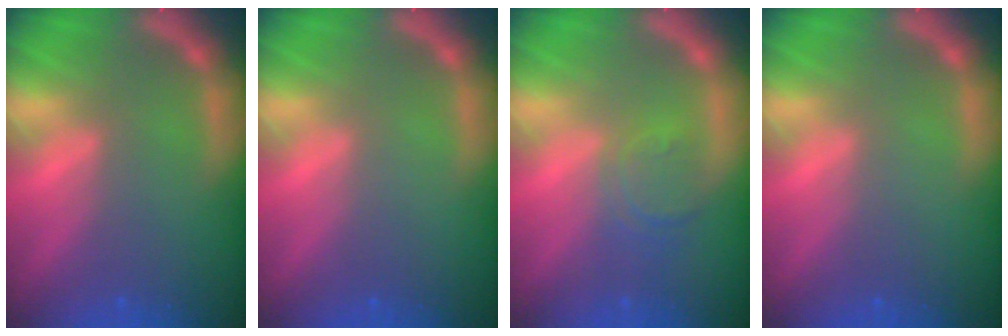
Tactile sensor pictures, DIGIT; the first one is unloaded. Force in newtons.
{"total": 0.0}
{"total": 3.0}
{"total": 0.0}